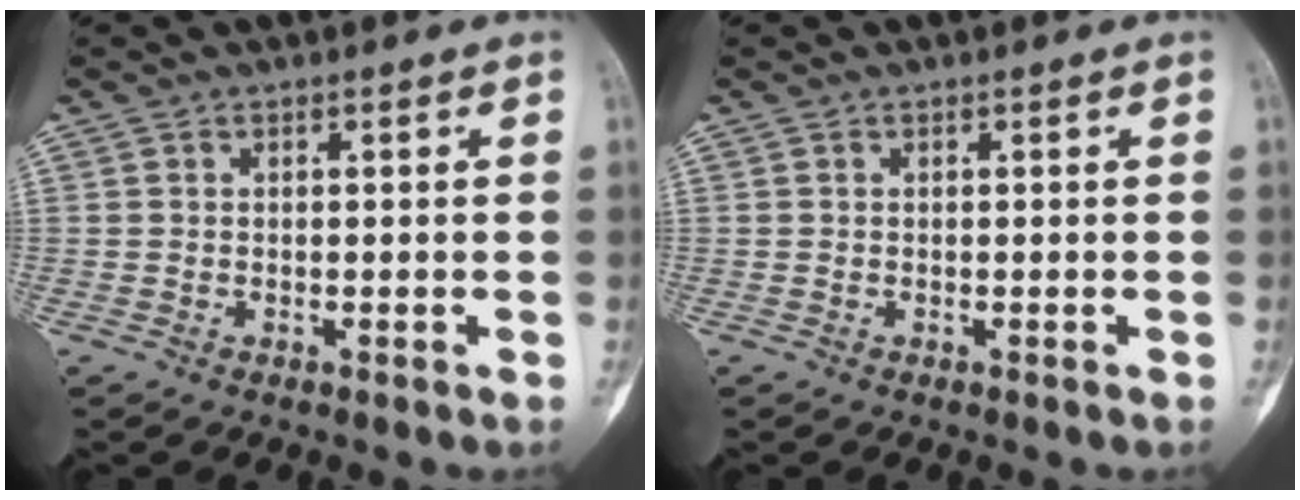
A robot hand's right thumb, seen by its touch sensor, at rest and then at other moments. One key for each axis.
{"total": 0.0}